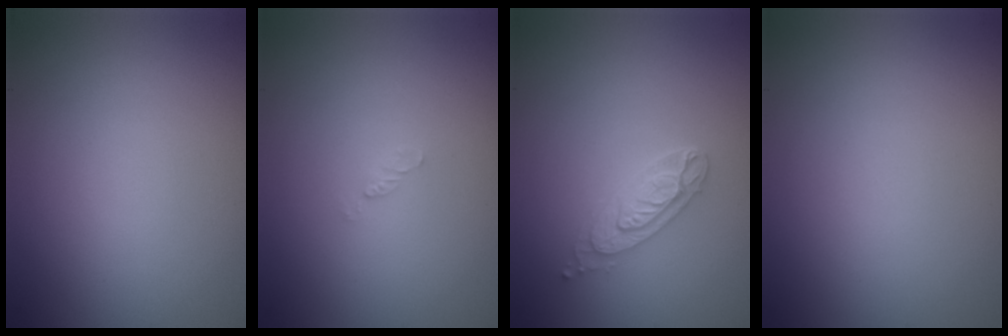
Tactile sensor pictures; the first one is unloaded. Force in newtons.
{"total": 0.6, "press": 0.6, "slide": 0.1}
{"total": 2.9, "press": 2.5, "slide": 1.5}
{"total": 0.0}